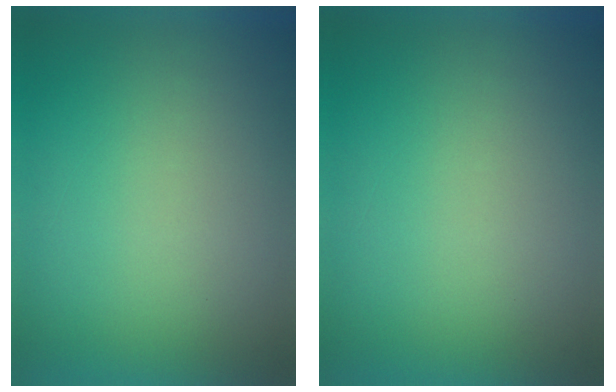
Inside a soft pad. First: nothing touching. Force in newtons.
{"total": 1.2}